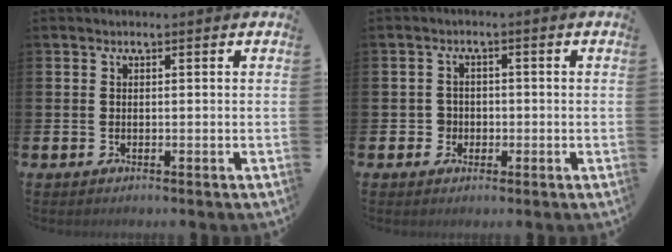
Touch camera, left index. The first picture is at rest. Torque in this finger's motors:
{"motor_torque": [-0.07, -0.10, -0.04, -0.02]}